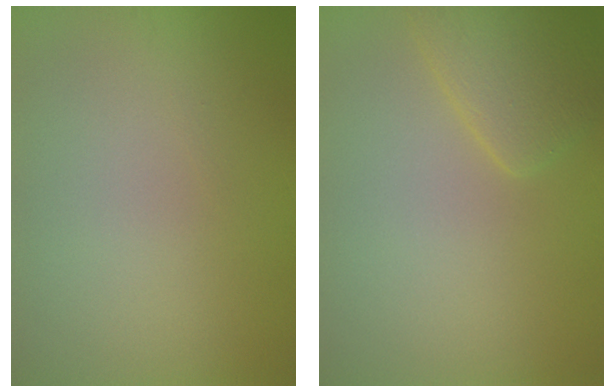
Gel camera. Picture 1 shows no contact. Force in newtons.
{"total": 3.0, "press": 2.9, "slide": 0.3}